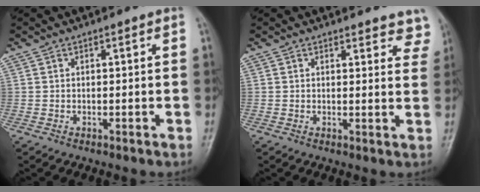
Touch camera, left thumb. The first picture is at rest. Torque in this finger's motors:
{"motor_torque": [-0.03, 0.07, -0.20, -0.14, 0.04]}